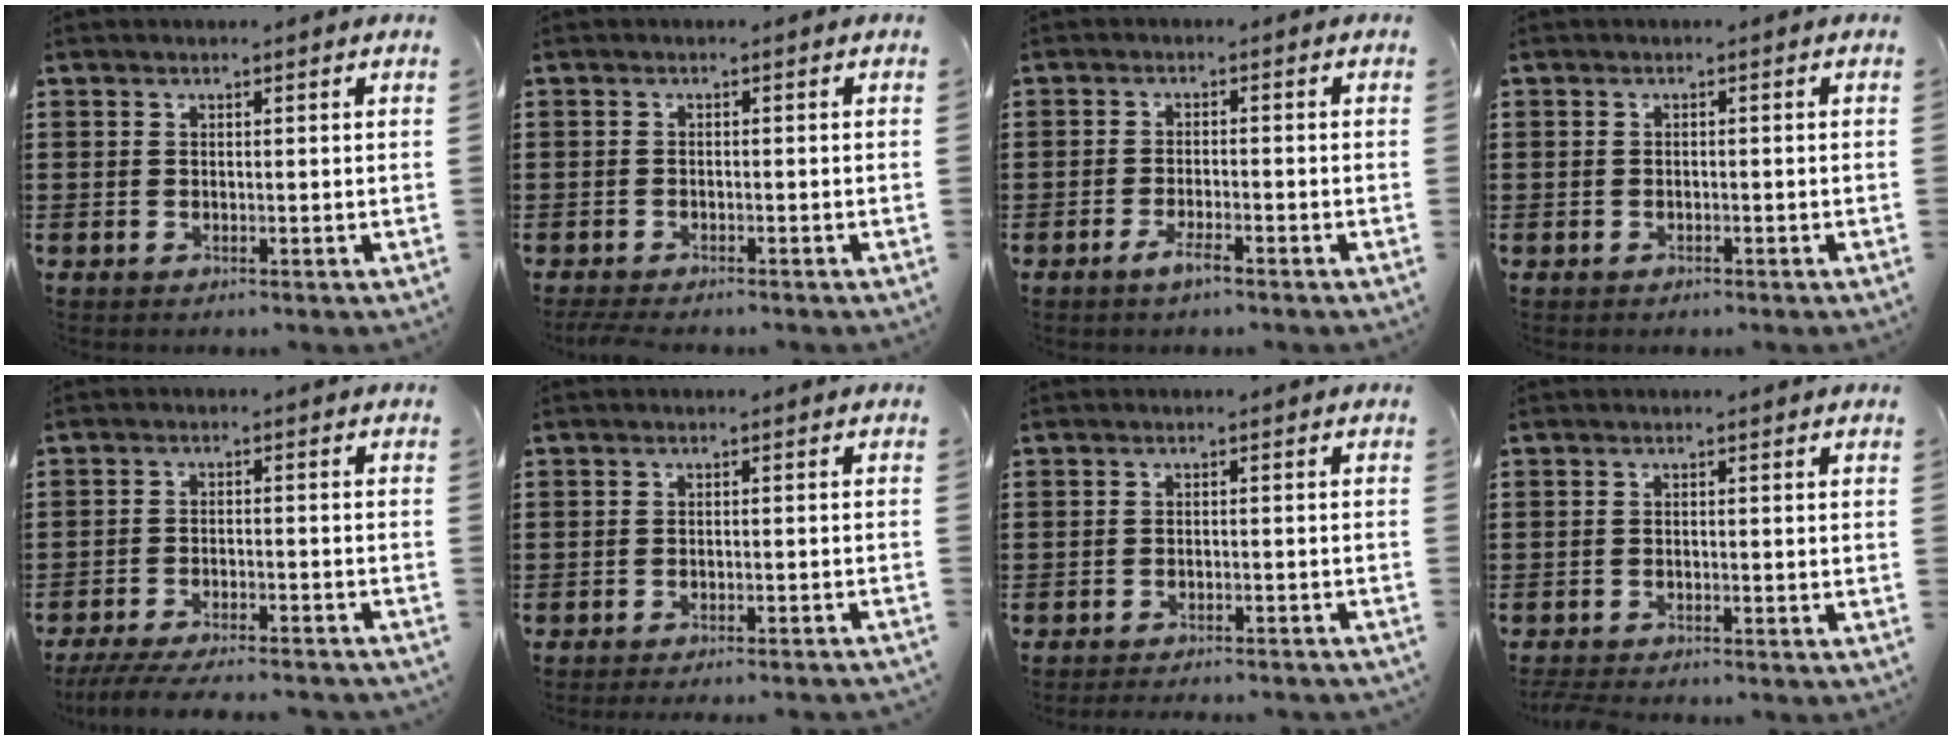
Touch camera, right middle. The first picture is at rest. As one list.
[{"total": 1.3, "force": [-1.2, 0.1, 0.2], "torque": [-0.008, -0.001, -0.024]}, {"total": 2.9, "force": [-1.9, 0.6, 2.0], "torque": [-0.041, 0.001, -0.037]}, {"total": 1.0, "force": [-0.8, 0.6, 0.0], "torque": [0.000, 0.003, -0.018]}, {"total": 5.1, "force": [-4.8, 0.1, 1.7], "torque": [-0.040, -0.009, -0.096]}, {"total": 2.0, "force": [-1.9, -0.3, 0.4], "torque": [-0.007, 0.002, -0.039]}, {"total": 2.2, "force": [-2.2, -0.1, 0.2], "torque": [-0.006, 0.002, -0.045]}, {"total": 1.5, "force": [-1.5, 0.1, 0.1], "torque": [-0.007, 0.000, -0.030]}]